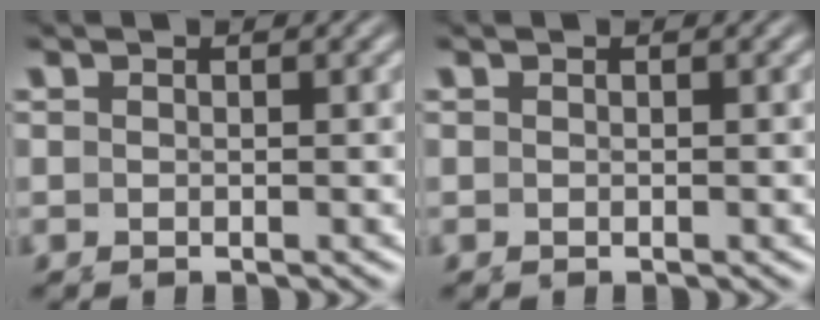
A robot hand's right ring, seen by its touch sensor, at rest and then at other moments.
{"total": 0.0}